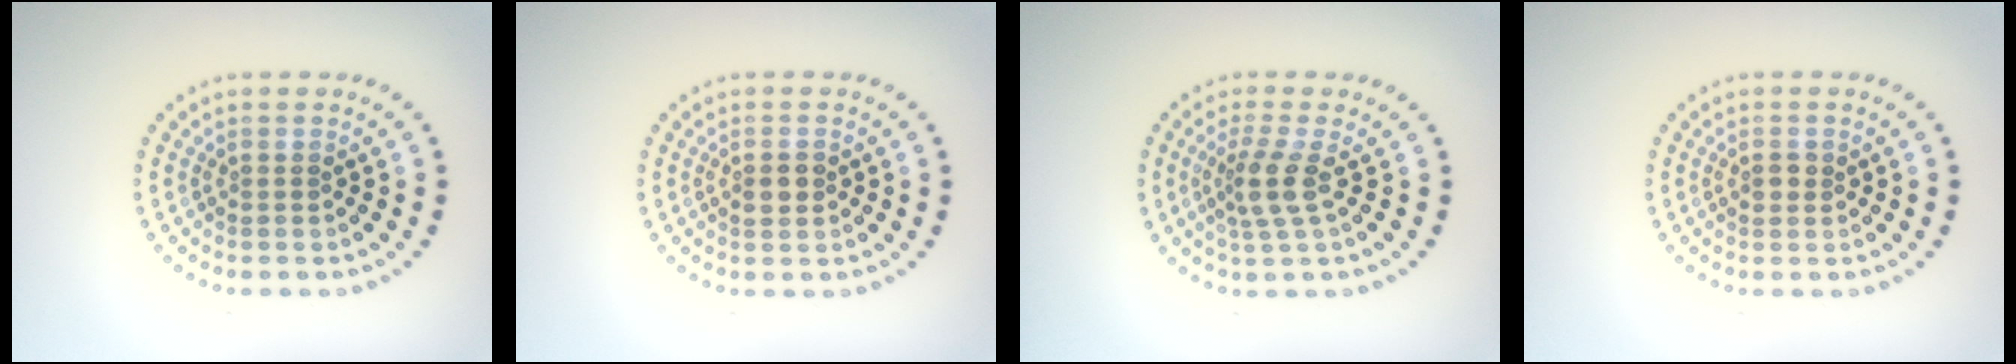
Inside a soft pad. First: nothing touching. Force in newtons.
{"total": 1.5, "press": 1.5, "slide": 0.2}
{"total": 2.7, "press": 2.1, "slide": 1.7}
{"total": 1.2, "press": 1.1, "slide": 0.2}